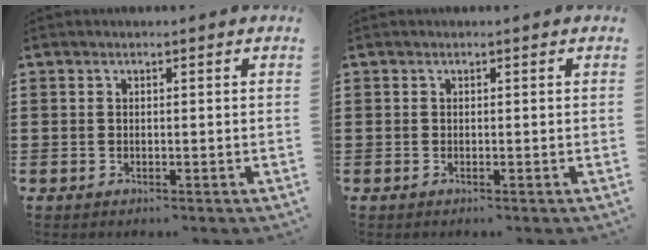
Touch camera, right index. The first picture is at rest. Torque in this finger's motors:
{"motor_torque": [1.05, 1.09, 0.03, -0.01]}